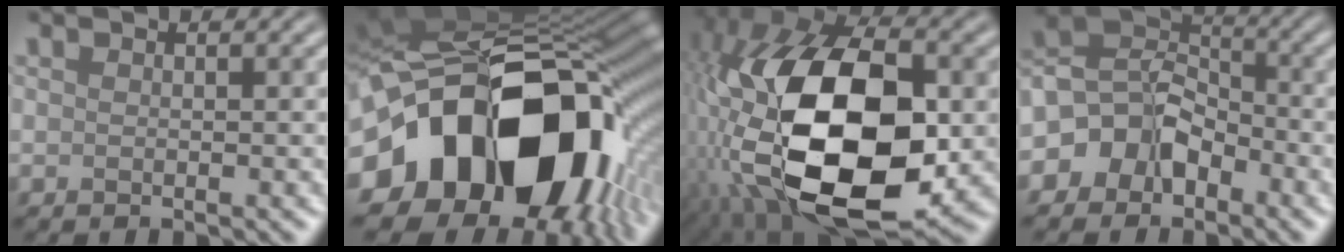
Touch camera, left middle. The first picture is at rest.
{"total": 19.3, "force": [-3.7, 13.5, 13.3], "torque": [-0.241, -0.019, -0.041]}
{"total": 18.4, "force": [-1.7, 10.9, 14.8], "torque": [-0.310, -0.021, -0.023]}
{"total": 5.6, "force": [-2.5, 4.2, 2.8], "torque": [-0.039, 0.017, -0.064]}